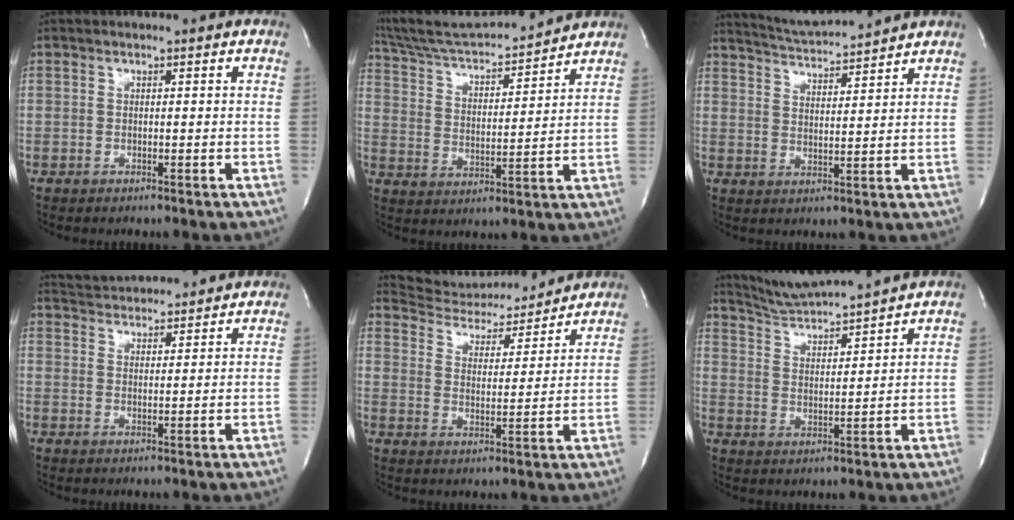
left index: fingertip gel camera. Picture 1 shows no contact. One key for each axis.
{"total": 16.1, "fx": 15.0, "fy": 1.0, "fz": 5.7, "tx": -0.101, "ty": 0.010, "tz": 0.243}
{"total": 8.1, "fx": 7.8, "fy": -0.8, "fz": 2.2, "tx": -0.049, "ty": 0.007, "tz": 0.130}
{"total": 10.0, "fx": 9.6, "fy": 1.4, "fz": 2.3, "tx": -0.042, "ty": 0.019, "tz": 0.138}
{"total": 12.4, "fx": 12.0, "fy": 2.0, "fz": 2.2, "tx": -0.031, "ty": -0.008, "tz": 0.180}
{"total": 10.1, "fx": 9.6, "fy": -1.0, "fz": 3.0, "tx": -0.060, "ty": 0.004, "tz": 0.165}